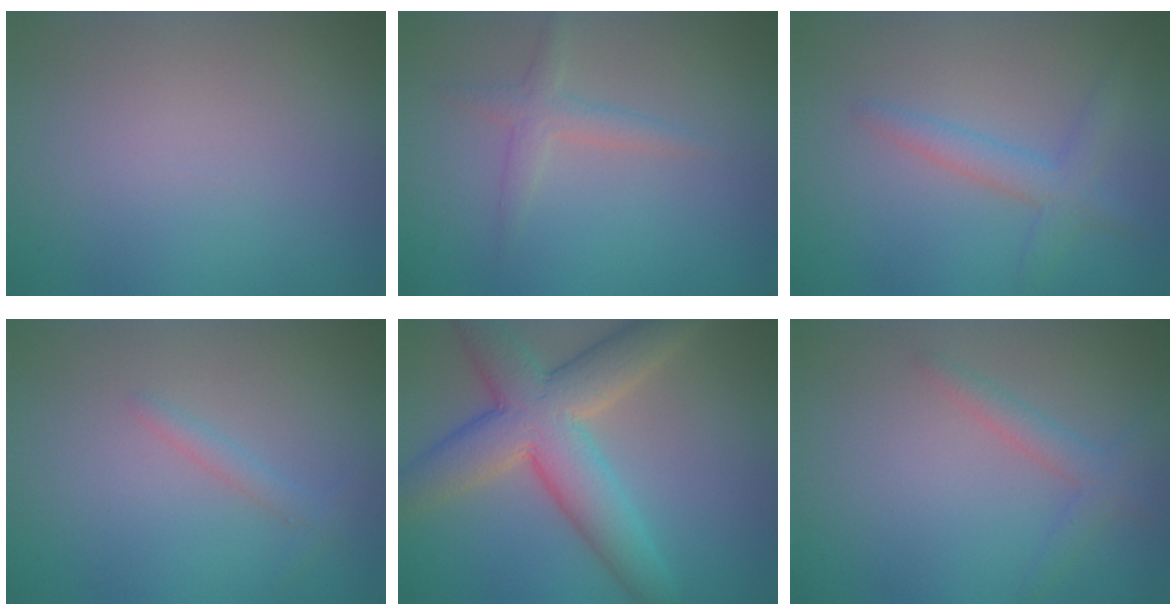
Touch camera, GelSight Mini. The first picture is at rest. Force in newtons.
{"total": 1.9, "press": 1.9, "slide": 0.0}
{"total": 2.6, "press": 2.6, "slide": 0.2}
{"total": 1.2, "press": 1.2, "slide": 0.1}
{"total": 8.7, "press": 8.7, "slide": 0.3}
{"total": 2.0, "press": 2.0, "slide": 0.1}